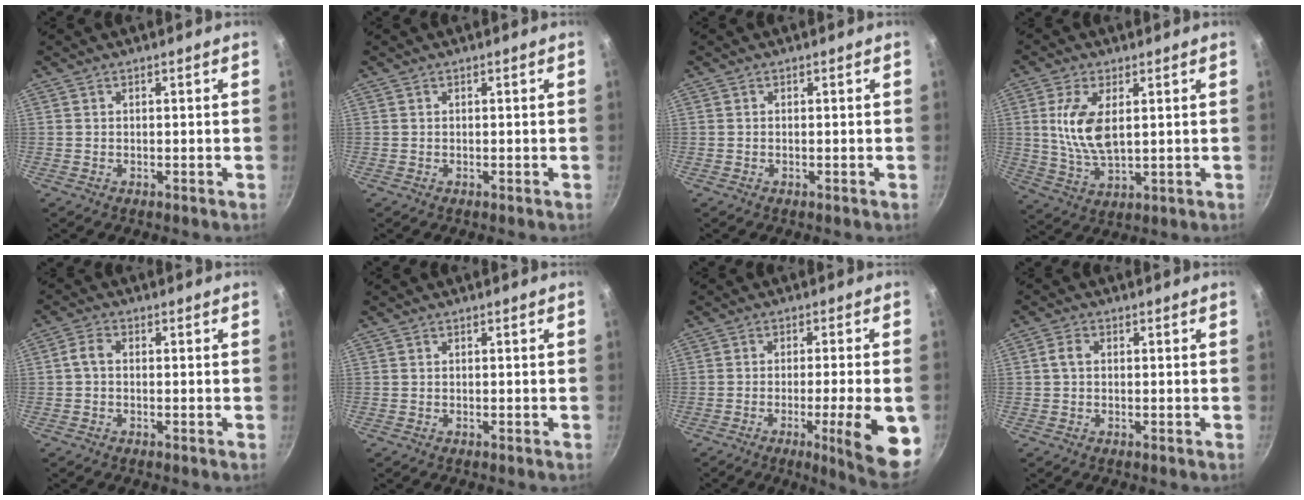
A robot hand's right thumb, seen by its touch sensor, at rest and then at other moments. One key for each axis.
{"total": 0.0}
{"total": 0.0}
{"total": 10.0, "fx": 2.0, "fy": 4.8, "fz": 8.6, "tx": -0.166, "ty": -0.012, "tz": 0.045}
{"total": 2.7, "fx": -0.1, "fy": 1.6, "fz": 2.1, "tx": -0.051, "ty": 0.012, "tz": -0.009}
{"total": 0.0}
{"total": 12.8, "fx": -3.7, "fy": 1.7, "fz": 12.2, "tx": -0.152, "ty": 0.007, "tz": -0.047}
{"total": 2.2, "fx": 0.2, "fy": 1.5, "fz": 1.6, "tx": -0.035, "ty": 0.010, "tz": 0.002}